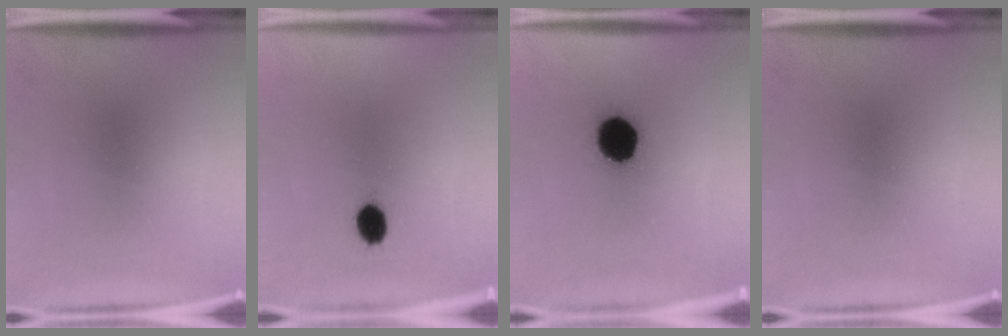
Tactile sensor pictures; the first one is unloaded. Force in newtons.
{"total": 4.7}
{"total": 14.1}
{"total": 0.0}